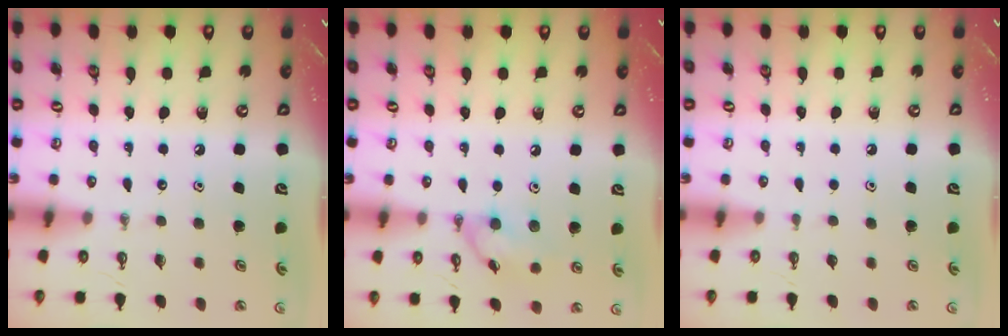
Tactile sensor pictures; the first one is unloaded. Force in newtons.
{"total": 9.9, "press": 9.9, "slide": 0.4}
{"total": 0.9, "press": 0.1, "slide": 0.9}